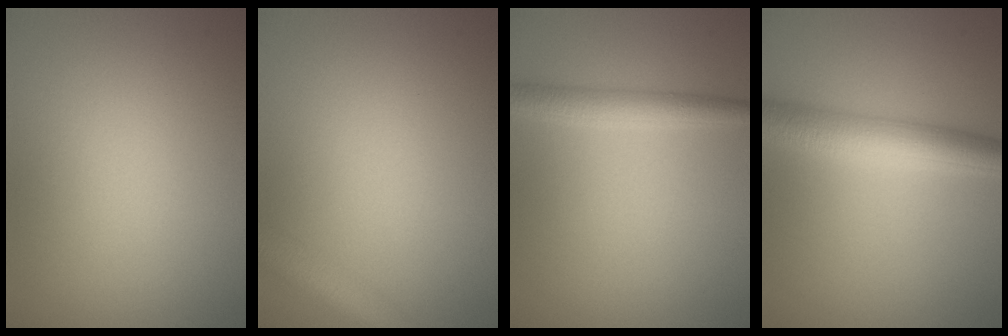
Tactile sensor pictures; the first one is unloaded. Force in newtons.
{"total": 3.0, "press": 3.0, "slide": 0.1}
{"total": 2.6, "press": 2.6, "slide": 0.0}
{"total": 4.9, "press": 4.9, "slide": 0.0}